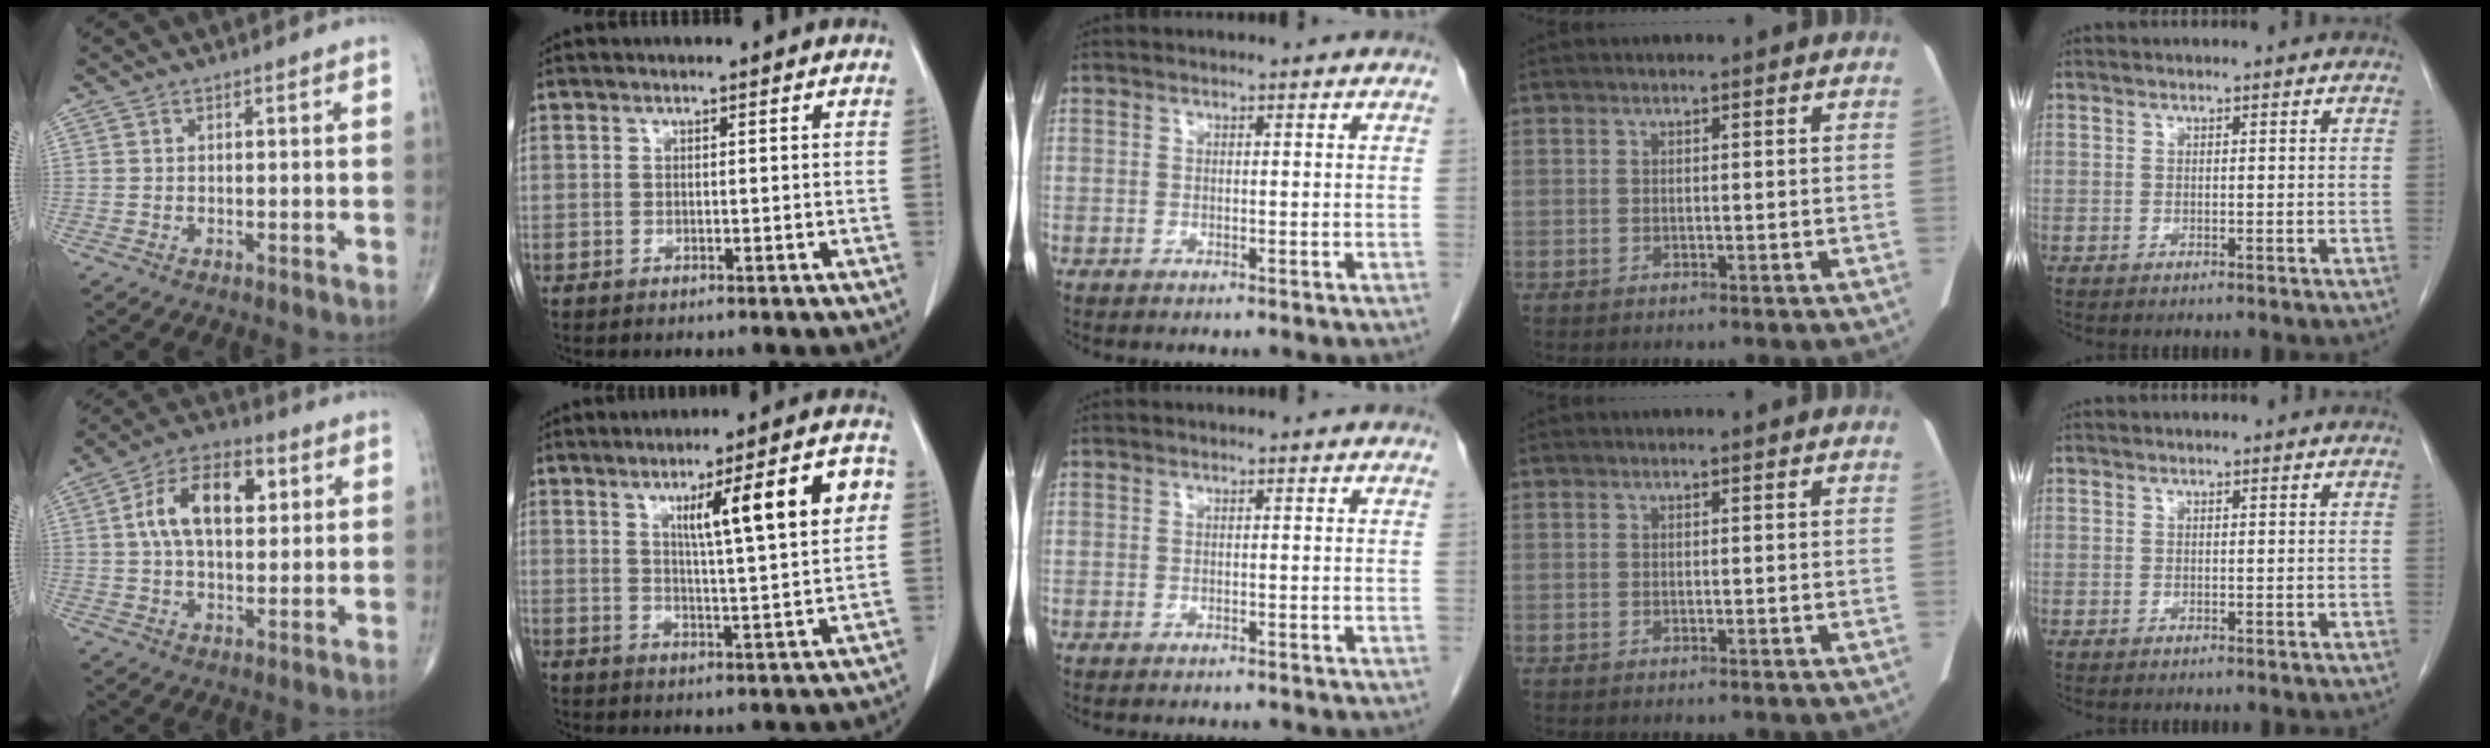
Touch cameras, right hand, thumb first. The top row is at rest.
{"thumb": {"total": 13.5, "force": [3.1, 7.6, 10.8], "torque": [-0.174, 0.014, 0.047]}, "index": {"total": 13.5, "force": [4.3, 0.9, 12.7], "torque": [-0.182, 0.014, 0.063]}, "middle": {"total": 4.8, "force": [-4.5, 0.8, 1.4], "torque": [-0.014, -0.007, -0.050]}}